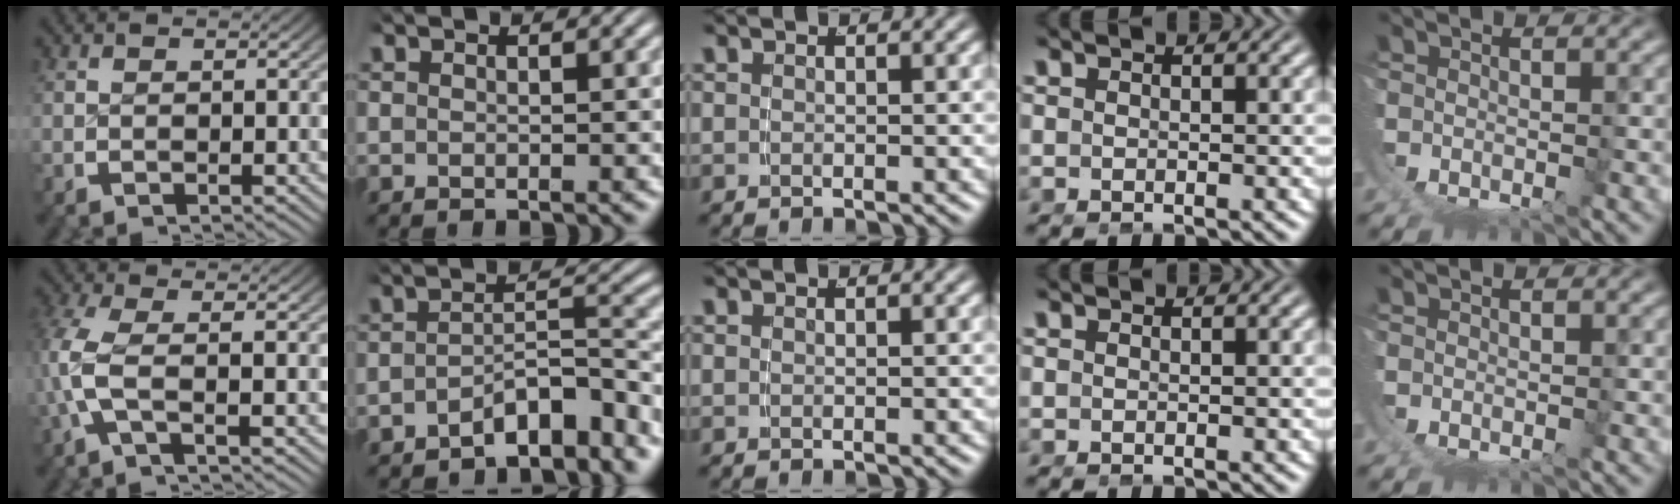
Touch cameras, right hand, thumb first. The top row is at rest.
{"thumb": {"total": 5.1, "force": [-0.4, 2.5, 4.4], "torque": [-0.135, -0.014, -0.001]}, "index": {"total": 5.4, "force": [-4.2, 1.0, 3.3], "torque": [-0.038, -0.010, -0.062]}}